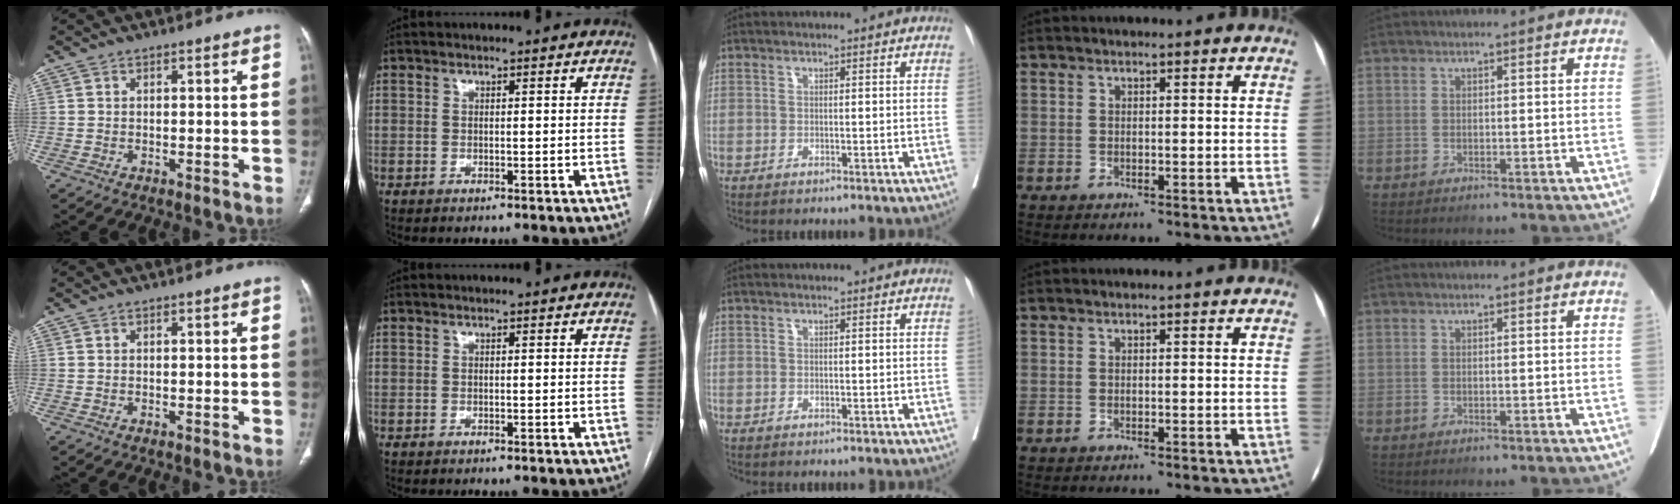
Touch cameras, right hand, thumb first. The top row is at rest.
{}